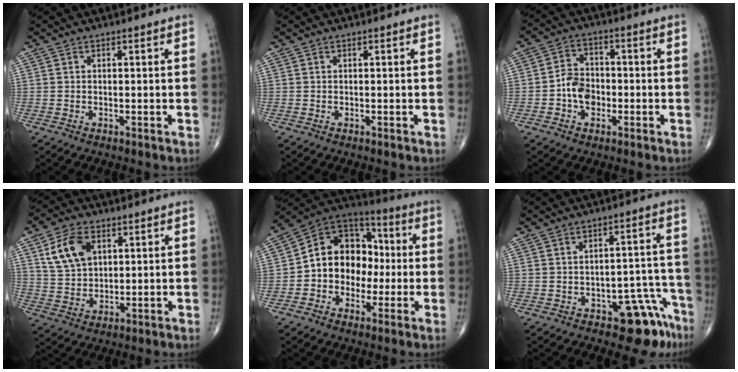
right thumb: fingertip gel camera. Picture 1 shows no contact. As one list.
[{"total": 0.0}, {"total": 6.3, "force": [-1.6, 4.9, 3.7], "torque": [-0.042, 0.022, -0.038]}, {"total": 9.6, "force": [3.8, 6.2, 6.2], "torque": [-0.103, -0.010, 0.078]}, {"total": 14.8, "force": [-0.9, 11.7, 9.0], "torque": [-0.100, 0.045, -0.028]}, {"total": 9.2, "force": [-5.7, 4.5, 5.6], "torque": [-0.028, 0.051, -0.069]}]